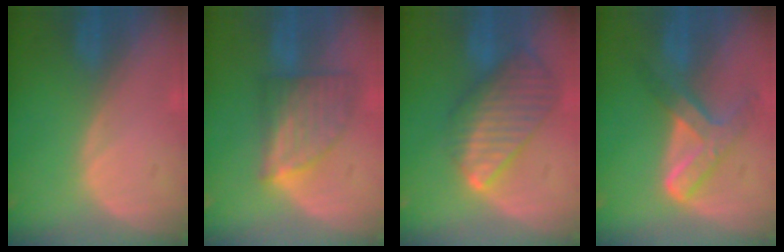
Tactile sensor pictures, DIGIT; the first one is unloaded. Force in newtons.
{"total": 7.3, "press": 6.8, "slide": 2.7}
{"total": 9.6, "press": 8.4, "slide": 4.7}
{"total": 7.2, "press": 6.2, "slide": 3.7}